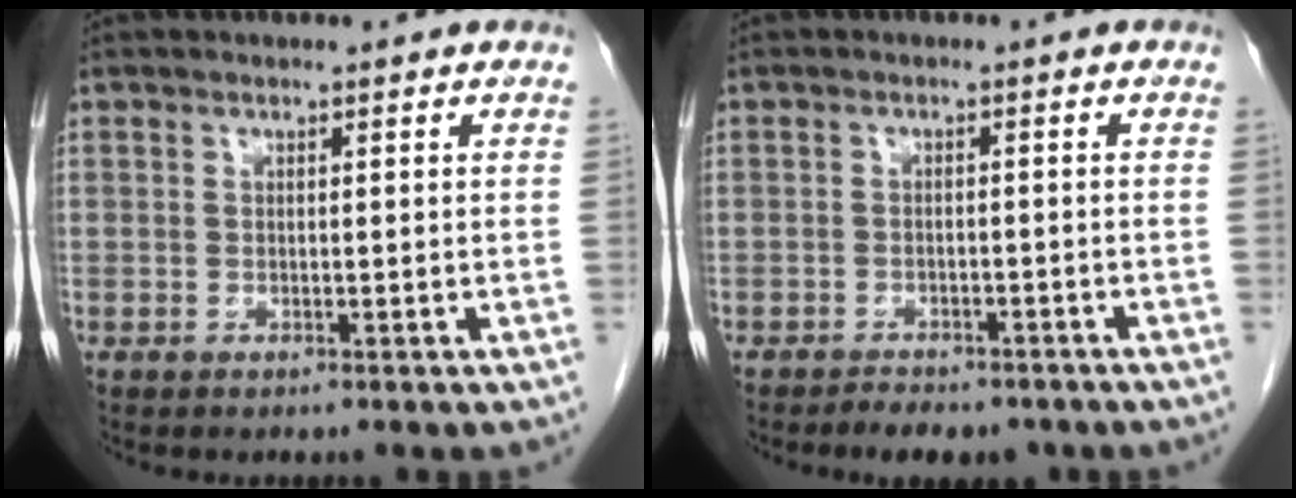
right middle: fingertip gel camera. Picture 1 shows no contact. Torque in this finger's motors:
{"motor_torque": [0.34, -0.26, 0.05, 0.04]}